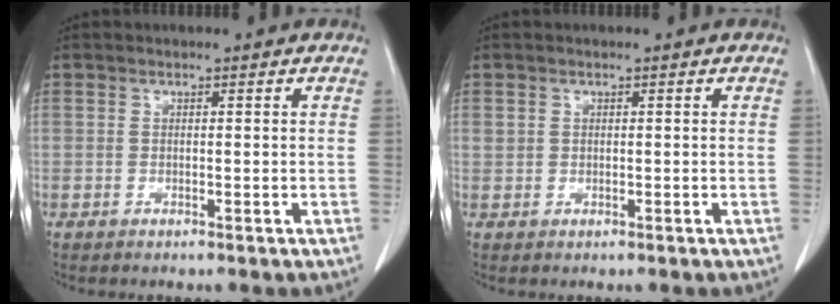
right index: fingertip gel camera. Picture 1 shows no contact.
{"total": 0.8, "force": [0.3, 0.7, 0.3], "torque": [-0.003, 0.009, 0.005]}